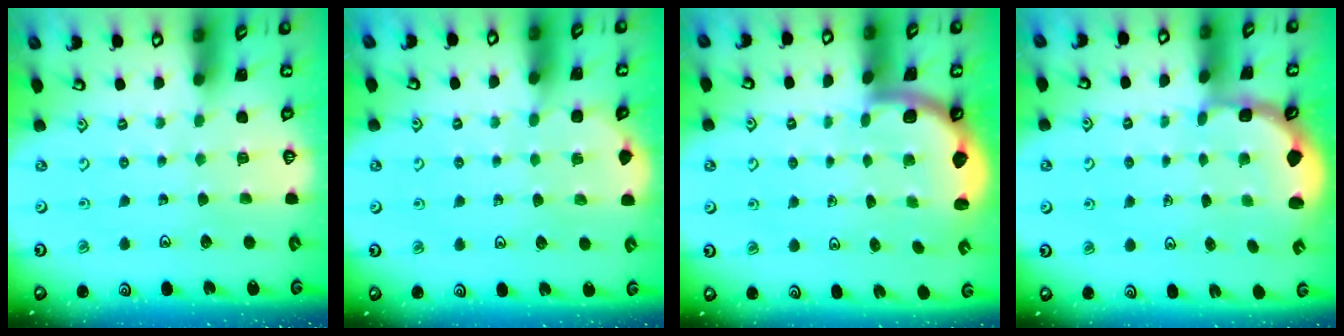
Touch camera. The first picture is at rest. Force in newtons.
{"total": 2.7, "press": 2.7, "slide": 0.3}
{"total": 2.5, "press": 2.4, "slide": 0.8}
{"total": 2.6, "press": 2.0, "slide": 1.7}